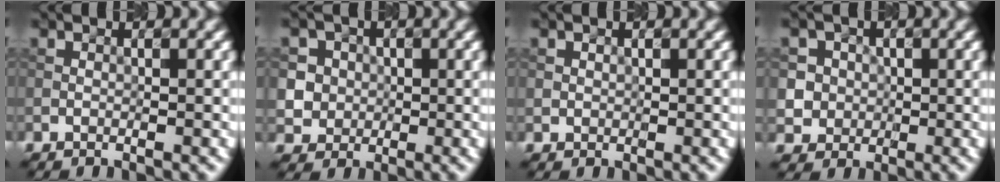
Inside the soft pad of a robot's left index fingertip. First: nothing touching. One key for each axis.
{"total": 5.2, "fx": -0.1, "fy": 5.1, "fz": 0.8, "tx": 0.004, "ty": 0.018, "tz": -0.011}
{"total": 0.5, "fx": 0.3, "fy": 0.3, "fz": -0.3, "tx": 0.013, "ty": -0.001, "tz": 0.008}
{"total": 4.4, "fx": 0.0, "fy": 4.4, "fz": 0.4, "tx": 0.019, "ty": 0.016, "tz": -0.010}